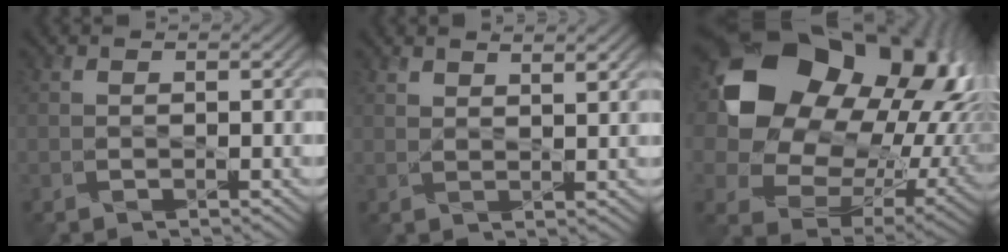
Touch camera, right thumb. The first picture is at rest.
{"total": 2.1, "force": [2.0, 0.1, 0.8], "torque": [-0.016, 0.000, 0.036]}
{"total": 21.6, "force": [6.4, 16.7, 12.2], "torque": [-0.265, -0.013, 0.144]}